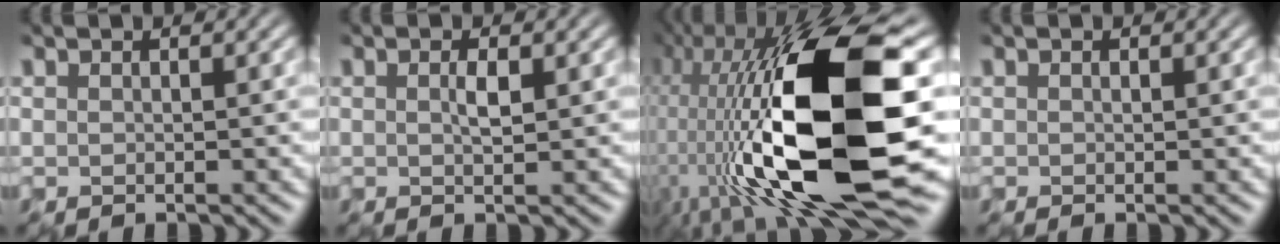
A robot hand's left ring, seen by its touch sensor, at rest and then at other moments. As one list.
[{"total": 1.1, "force": [-0.1, 0.0, 1.1], "torque": [-0.024, -0.001, 0.000]}, {"total": 19.7, "force": [-2.3, 7.1, 18.3], "torque": [-0.357, -0.012, -0.044]}, {"total": 0.0}]